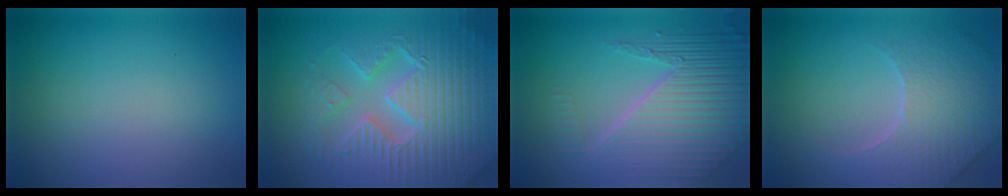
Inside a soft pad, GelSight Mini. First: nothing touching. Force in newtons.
{"total": 8.7, "press": 6.5, "slide": 5.8}
{"total": 8.9, "press": 5.8, "slide": 6.7}
{"total": 5.1, "press": 4.7, "slide": 2.1}